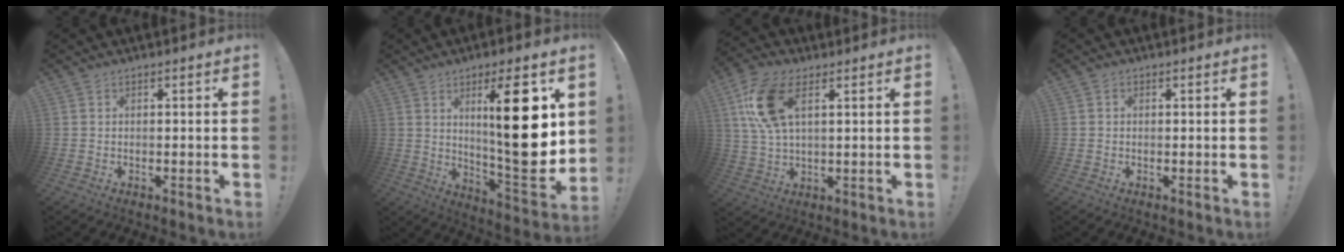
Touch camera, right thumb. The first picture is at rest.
{"total": 22.1, "force": [6.5, 5.0, 20.5], "torque": [-0.306, -0.038, 0.092]}
{"total": 13.5, "force": [4.9, 6.8, 10.5], "torque": [-0.200, -0.004, 0.094]}
{"total": 0.7, "force": [-0.1, 0.7, 0.1], "torque": [-0.003, 0.003, -0.002]}